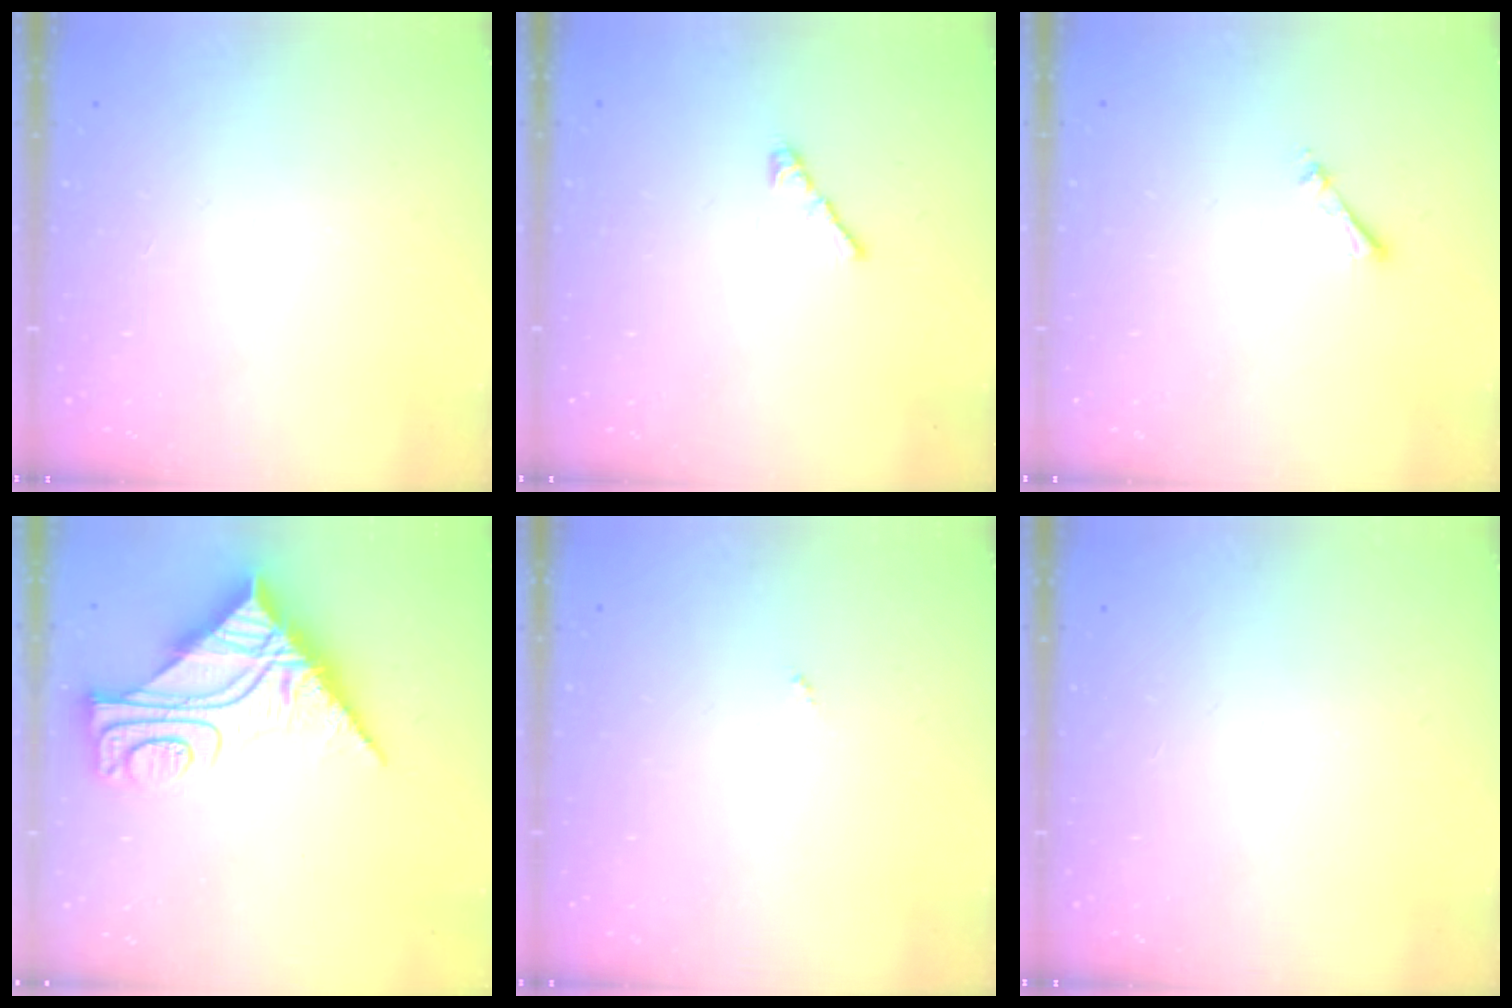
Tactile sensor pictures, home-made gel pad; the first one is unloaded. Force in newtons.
{"total": 3.0, "press": 2.9, "slide": 0.8}
{"total": 2.7, "press": 2.7, "slide": 0.4}
{"total": 15.0, "press": 15.0, "slide": 1.6}
{"total": 0.0}
{"total": 0.0}